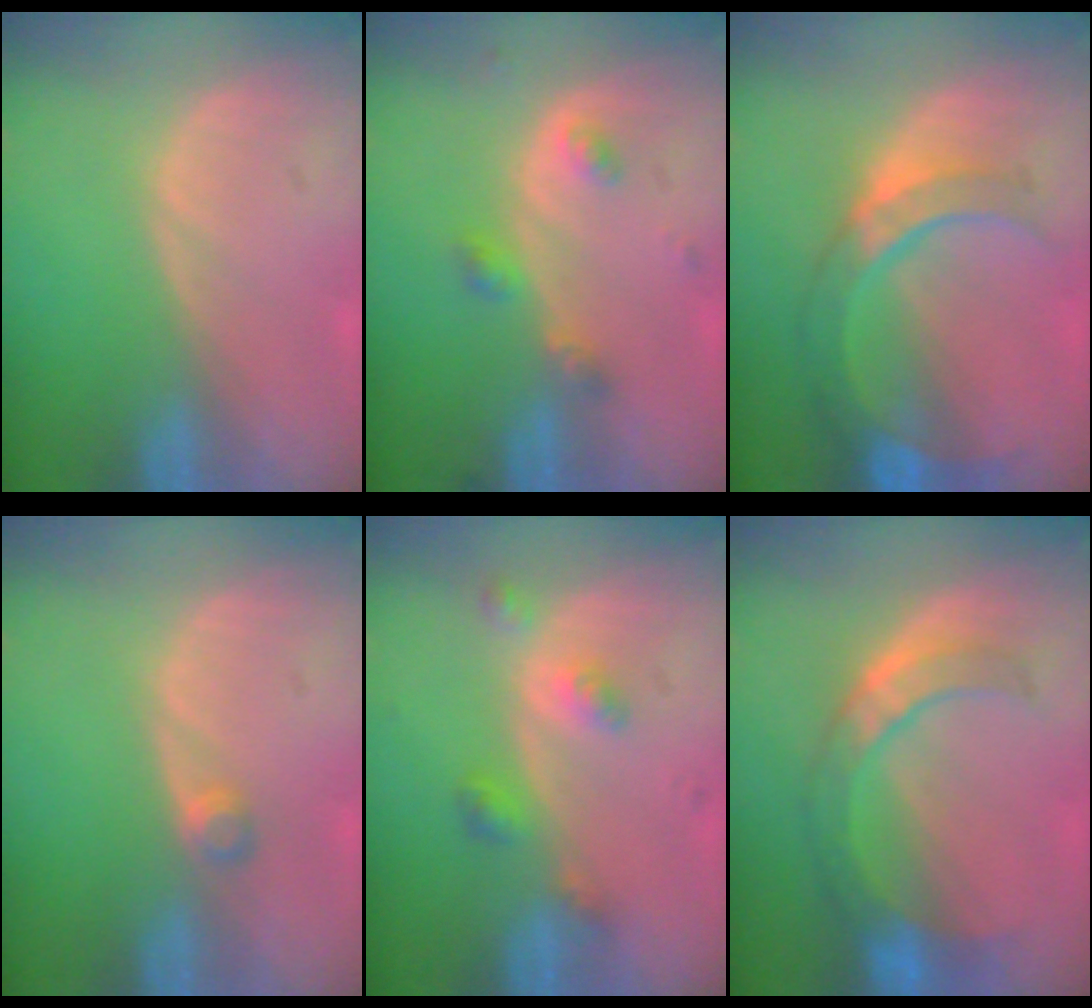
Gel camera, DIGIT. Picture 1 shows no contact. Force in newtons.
{"total": 3.4, "press": 3.4, "slide": 0.5}
{"total": 8.5, "press": 8.1, "slide": 2.7}
{"total": 1.6, "press": 1.4, "slide": 0.8}
{"total": 4.4, "press": 3.9, "slide": 2.0}
{"total": 7.5, "press": 7.3, "slide": 1.7}